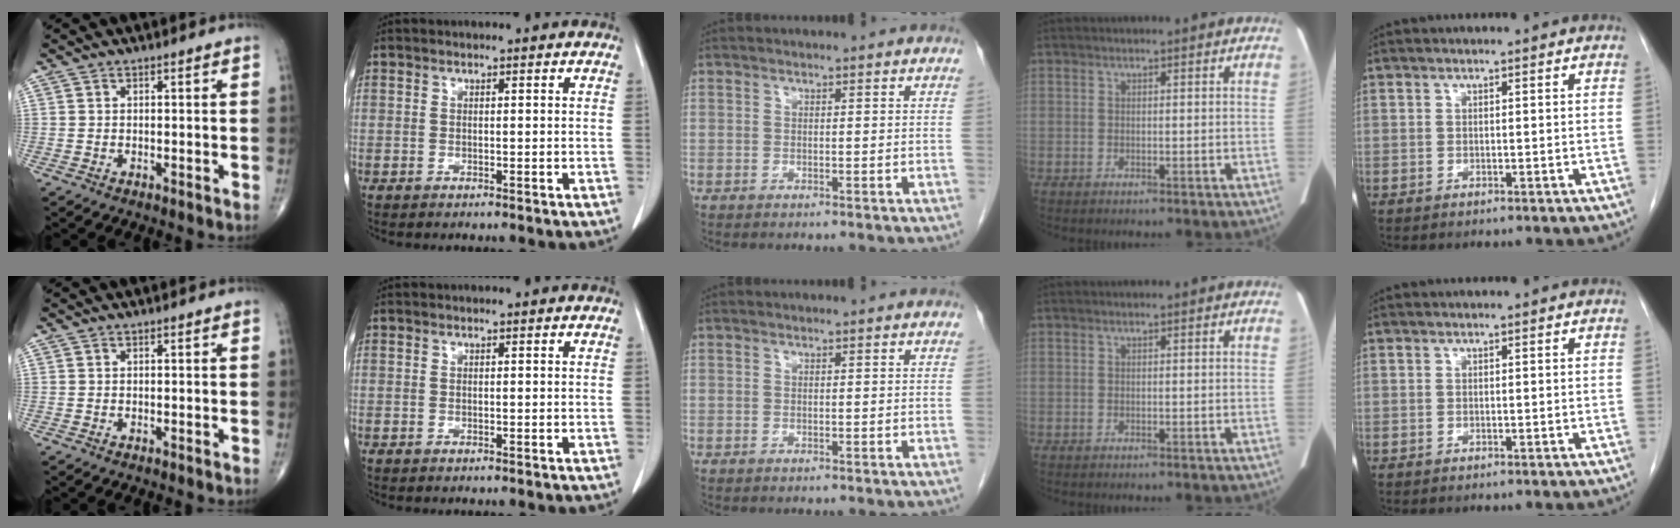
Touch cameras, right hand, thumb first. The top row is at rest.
{}